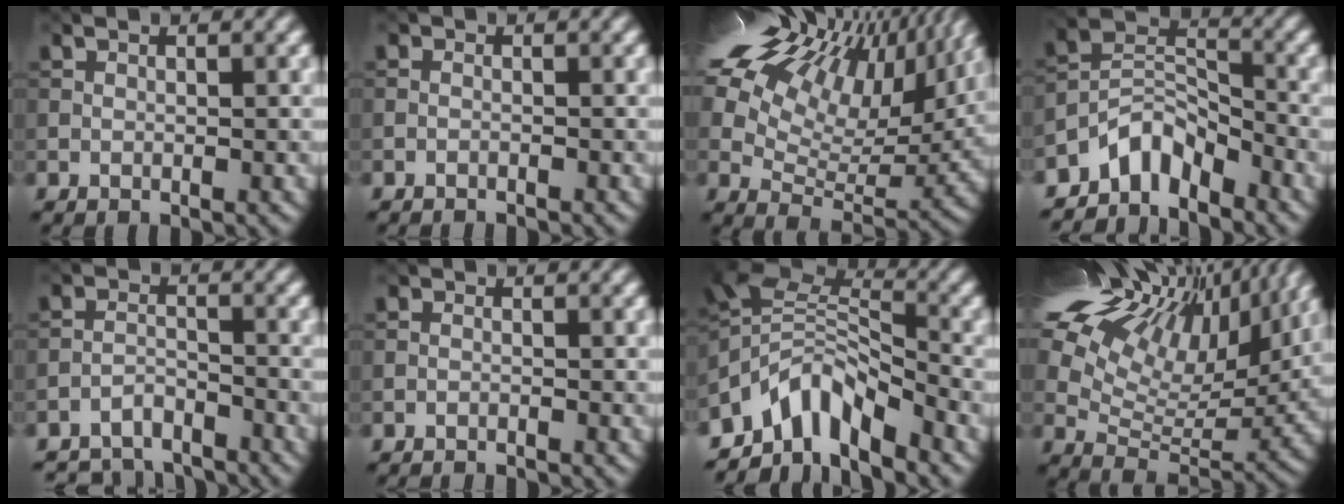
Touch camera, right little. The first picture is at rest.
{"total": 1.5, "force": [-1.4, 0.2, 0.3], "torque": [-0.002, -0.002, -0.022]}
{"total": 20.6, "force": [12.1, 10.1, 13.2], "torque": [-0.252, 0.077, 0.190]}
{"total": 5.0, "force": [-4.2, 2.1, 1.6], "torque": [-0.017, 0.005, -0.093]}
{"total": 5.7, "force": [-5.4, 1.5, 1.0], "torque": [-0.015, -0.010, -0.101]}
{"total": 2.0, "force": [-1.9, 0.2, 0.4], "torque": [-0.009, 0.000, -0.030]}
{"total": 7.5, "force": [-5.1, 3.5, 4.2], "torque": [-0.057, 0.005, -0.111]}
{"total": 19.6, "force": [11.6, 8.9, 13.0], "torque": [-0.250, 0.071, 0.187]}